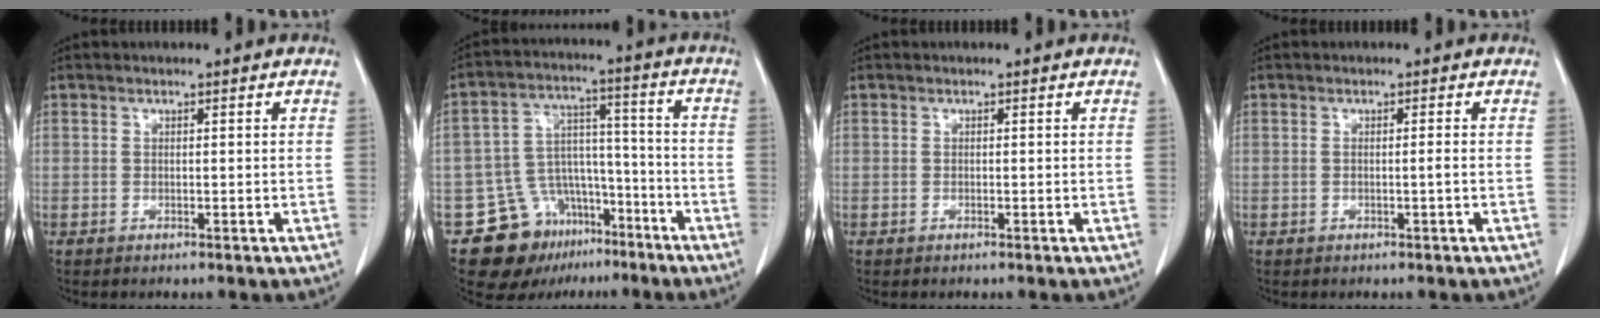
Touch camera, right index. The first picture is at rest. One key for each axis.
{"total": 13.4, "fx": -8.6, "fy": 9.1, "fz": 4.7, "tx": -0.077, "ty": 0.056, "tz": -0.129}
{"total": 0.0}
{"total": 0.6, "fx": -0.1, "fy": -0.3, "fz": 0.6, "tx": -0.005, "ty": 0.002, "tz": -0.001}